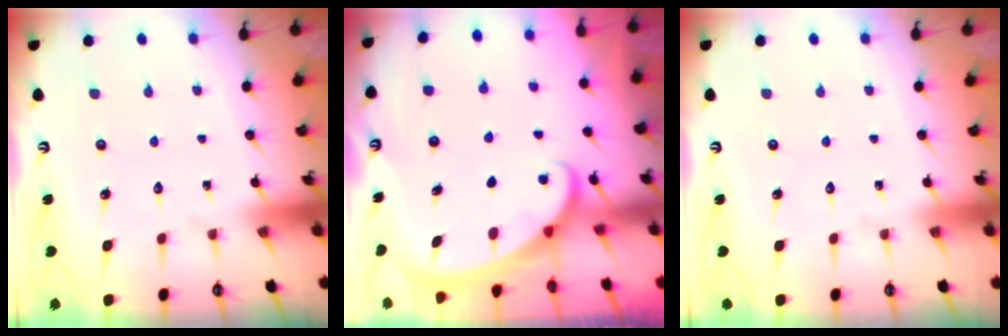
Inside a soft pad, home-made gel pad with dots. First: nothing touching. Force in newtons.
{"total": 2.1, "press": 2.1, "slide": 0.2}
{"total": 0.0}